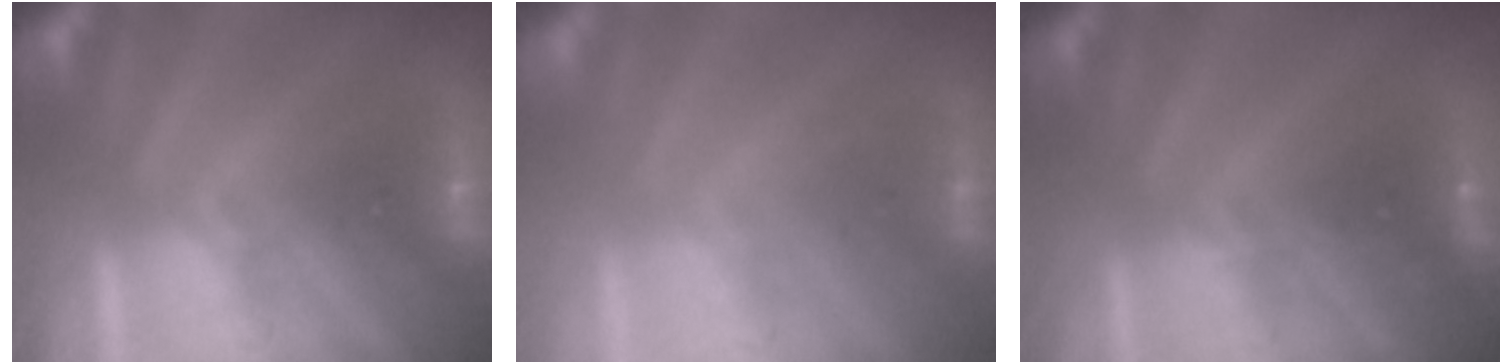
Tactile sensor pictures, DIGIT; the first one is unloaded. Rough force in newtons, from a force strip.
{"total": 2.1}
{"total": 2.4}